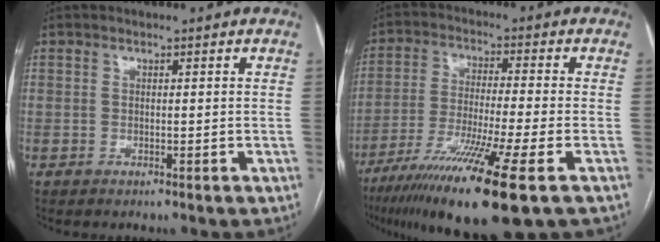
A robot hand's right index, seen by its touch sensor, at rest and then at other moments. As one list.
[{"total": 16.5, "force": [-9.6, -0.4, 13.4], "torque": [-0.240, -0.046, -0.169]}]